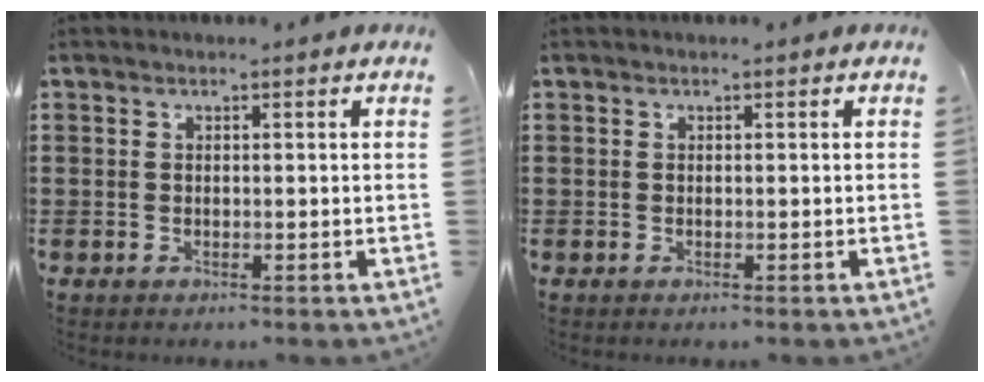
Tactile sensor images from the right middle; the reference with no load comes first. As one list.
[{"total": 0.0}]